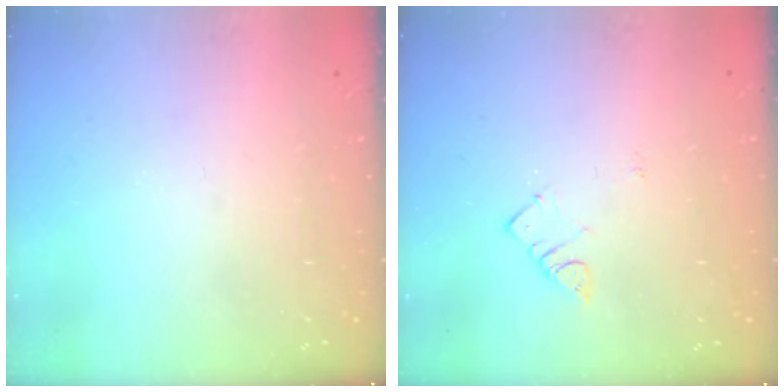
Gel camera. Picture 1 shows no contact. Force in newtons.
{"total": 3.2, "press": 3.1, "slide": 0.4}